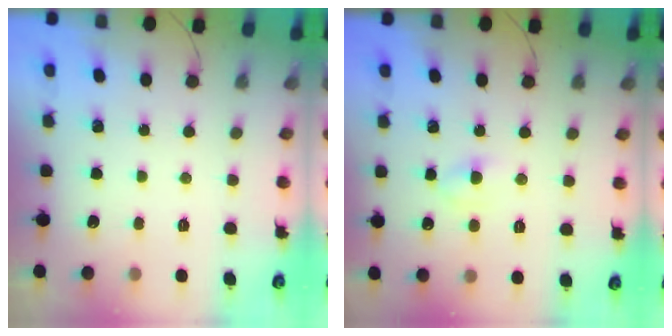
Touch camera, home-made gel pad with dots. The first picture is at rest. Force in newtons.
{"total": 3.7, "press": 3.5, "slide": 1.1}